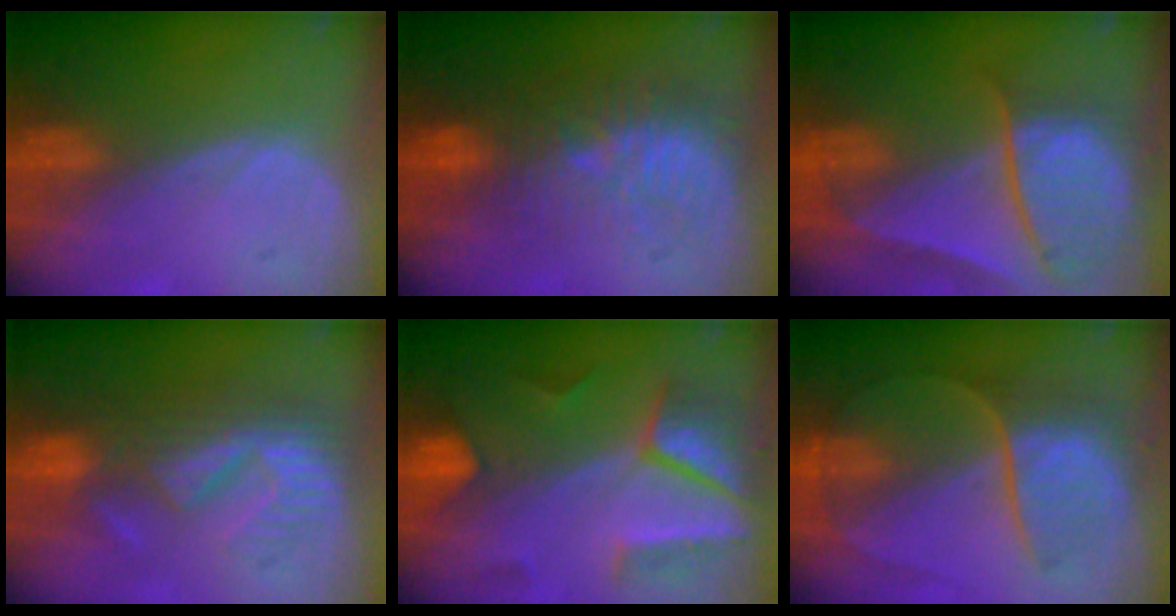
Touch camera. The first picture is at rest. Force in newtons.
{"total": 9.6, "press": 8.9, "slide": 3.5}
{"total": 10.2, "press": 8.4, "slide": 5.7}
{"total": 9.0, "press": 8.4, "slide": 3.2}
{"total": 7.9, "press": 7.6, "slide": 2.0}
{"total": 8.2, "press": 7.3, "slide": 3.7}